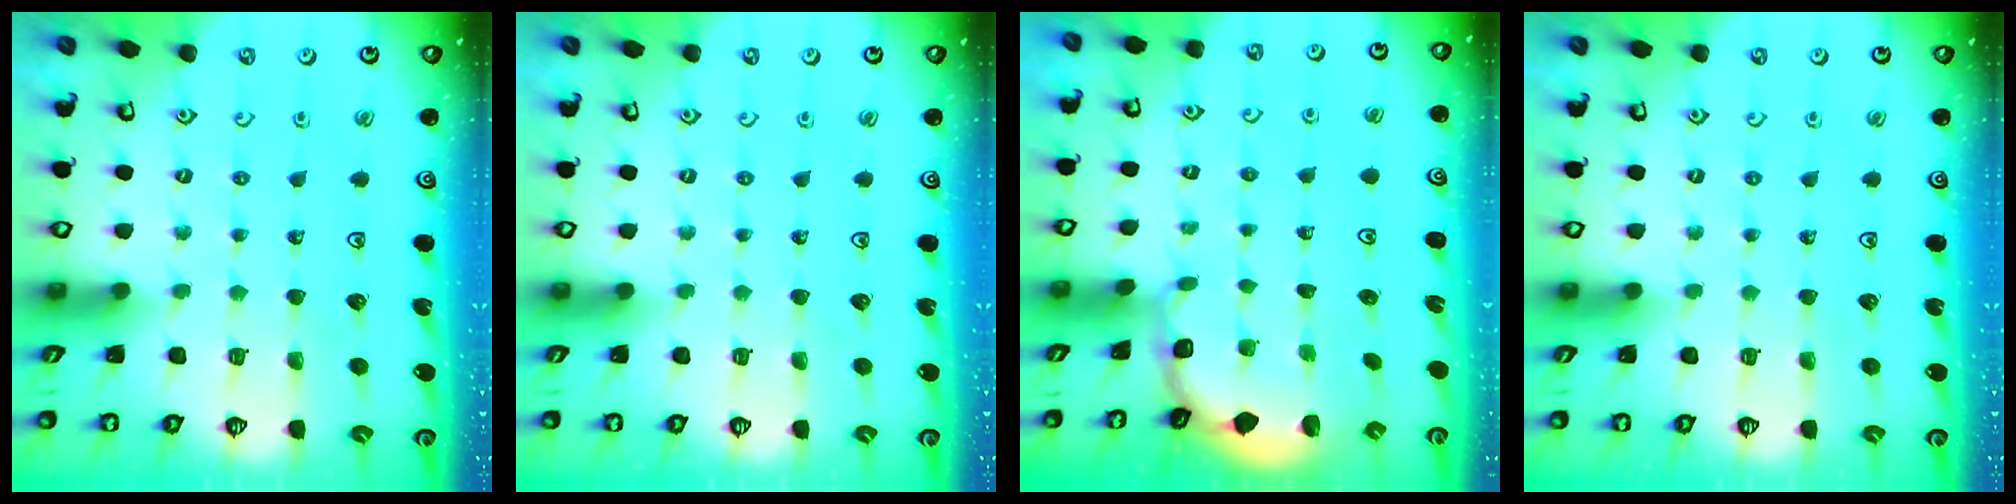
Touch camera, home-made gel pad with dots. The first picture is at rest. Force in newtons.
{"total": 0.0}
{"total": 1.8, "press": 1.6, "slide": 0.7}
{"total": 0.0}